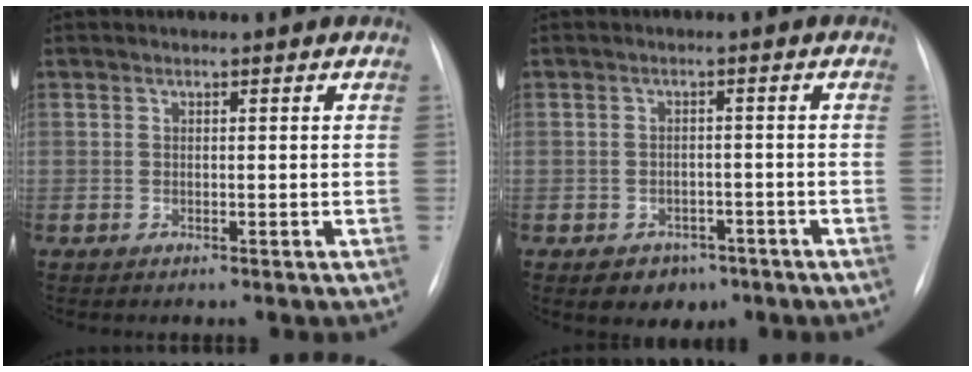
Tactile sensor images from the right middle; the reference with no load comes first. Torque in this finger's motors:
{"motor_torque": [0.44, -0.40, 0.15, 0.01]}